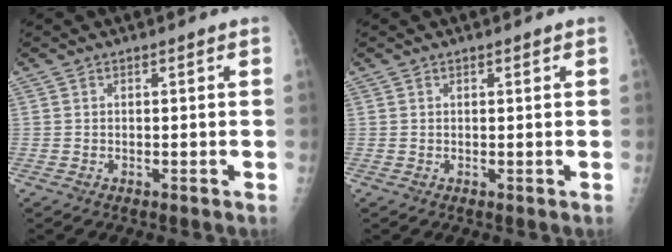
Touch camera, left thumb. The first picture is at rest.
{"total": 0.8, "force": [0.5, 0.3, 0.5], "torque": [-0.008, -0.002, 0.008]}